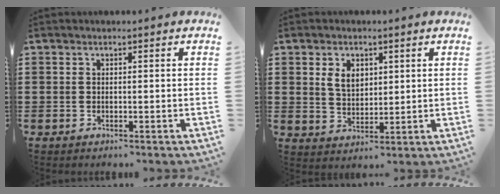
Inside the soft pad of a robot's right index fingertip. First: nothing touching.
{"total": 4.4, "force": [1.6, 3.1, 2.7], "torque": [-0.064, 0.010, 0.029]}